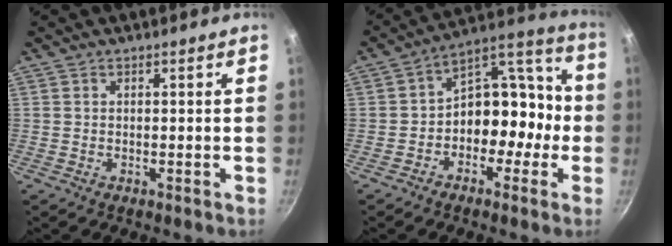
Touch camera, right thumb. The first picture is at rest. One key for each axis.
{"total": 14.4, "fx": -2.4, "fy": 9.4, "fz": 10.6, "tx": -0.104, "ty": 0.057, "tz": -0.048}